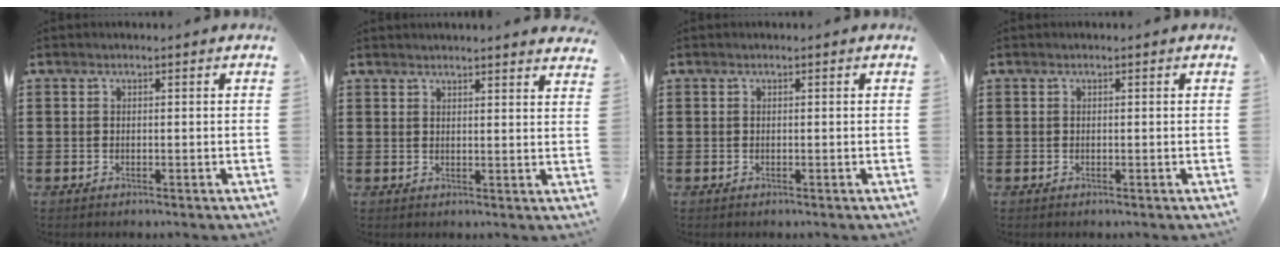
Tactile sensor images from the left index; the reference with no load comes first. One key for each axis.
{"total": 2.4, "fx": 2.4, "fy": -0.4, "fz": 0.3, "tx": -0.011, "ty": -0.006, "tz": 0.046}
{"total": 0.0}
{"total": 0.0}